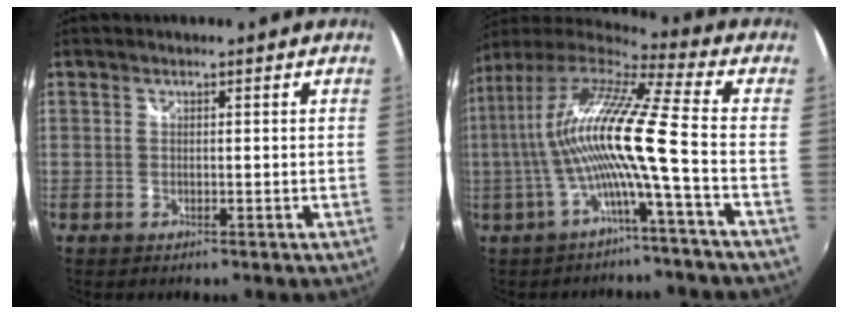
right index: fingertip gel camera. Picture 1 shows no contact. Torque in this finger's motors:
{"motor_torque": [1.75, -0.39, 1.05, 0.21]}